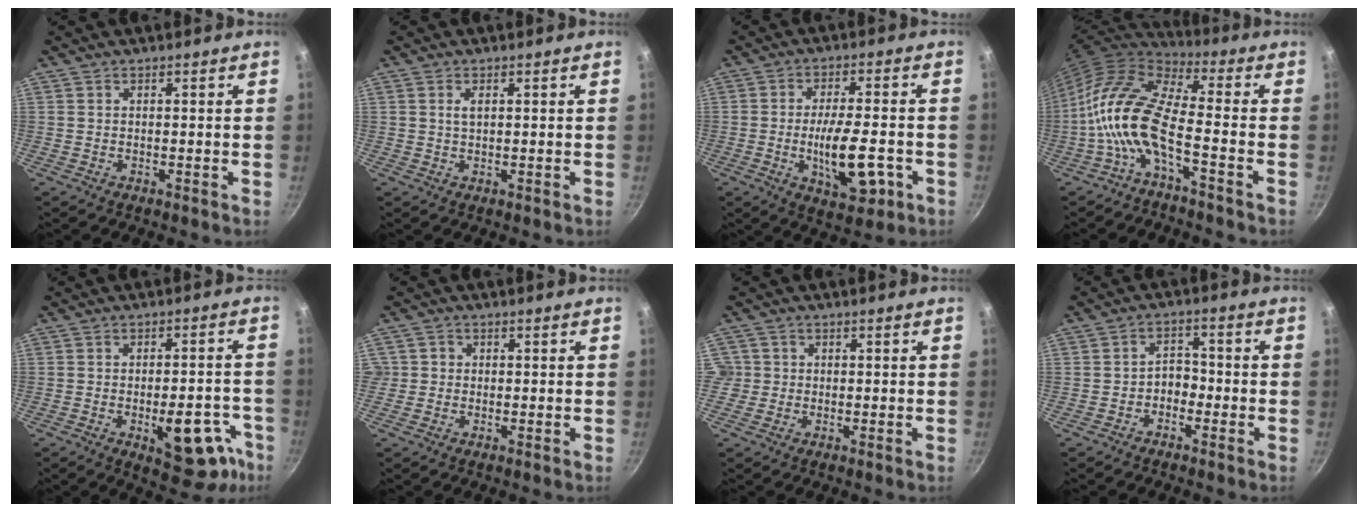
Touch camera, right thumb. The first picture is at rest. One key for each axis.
{"total": 1.5, "fx": 0.4, "fy": 0.7, "fz": 1.2, "tx": -0.024, "ty": -0.001, "tz": 0.009}
{"total": 12.3, "fx": -3.6, "fy": 4.6, "fz": 10.7, "tx": -0.162, "ty": 0.011, "tz": -0.050}
{"total": 13.8, "fx": -4.5, "fy": 4.9, "fz": 12.1, "tx": -0.243, "ty": 0.047, "tz": -0.102}
{"total": 14.4, "fx": -6.1, "fy": 6.7, "fz": 11.2, "tx": -0.086, "ty": 0.027, "tz": -0.074}
{"total": 2.0, "fx": -0.1, "fy": 1.9, "fz": 0.4, "tx": 0.008, "ty": 0.006, "tz": -0.005}
{"total": 3.1, "fx": -0.2, "fy": 3.1, "fz": 0.5, "tx": 0.008, "ty": 0.010, "tz": -0.007}
{"total": 3.6, "fx": -1.7, "fy": 2.6, "fz": 1.9, "tx": -0.007, "ty": 0.025, "tz": -0.033}